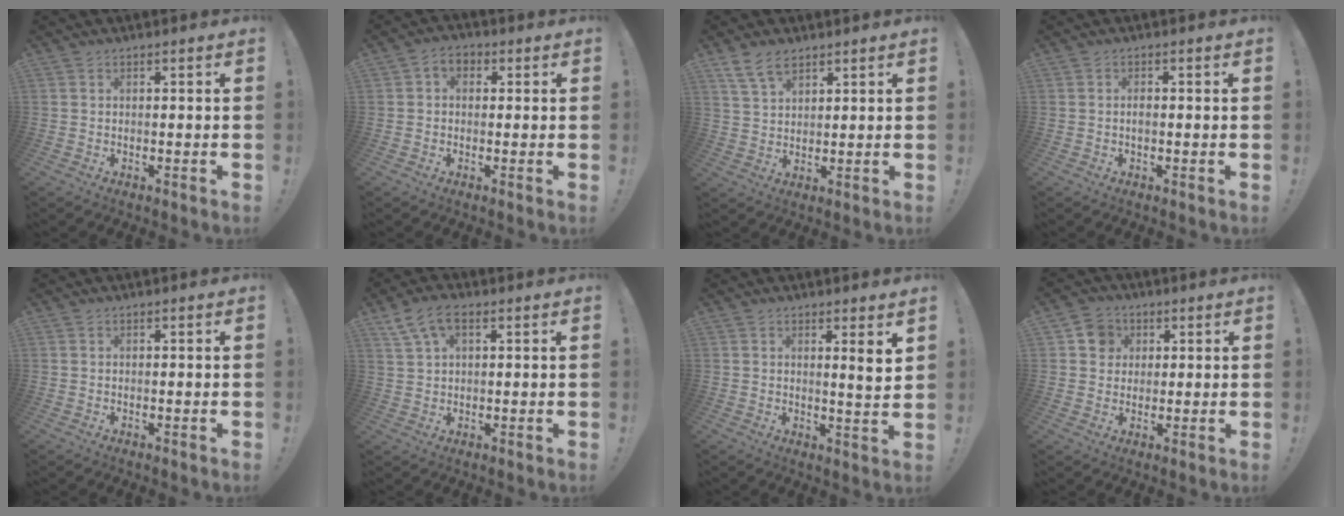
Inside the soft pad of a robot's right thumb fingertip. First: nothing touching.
{"total": 3.8, "force": [0.4, 3.0, 2.3], "torque": [-0.040, 0.007, 0.008]}
{"total": 7.5, "force": [5.0, 4.0, 3.7], "torque": [-0.074, -0.011, 0.099]}
{"total": 1.2, "force": [-0.4, 0.6, 0.9], "torque": [-0.026, 0.006, -0.007]}
{"total": 0.0}
{"total": 7.7, "force": [3.7, 4.1, 5.3], "torque": [-0.096, 0.001, 0.074]}
{"total": 4.9, "force": [2.4, 0.0, 4.2], "torque": [-0.045, -0.027, 0.031]}
{"total": 6.9, "force": [2.0, 6.3, 1.9], "torque": [-0.026, 0.000, 0.041]}